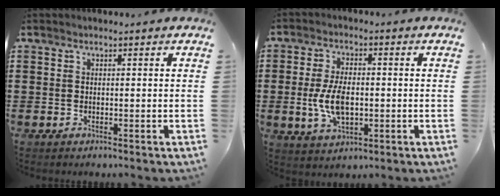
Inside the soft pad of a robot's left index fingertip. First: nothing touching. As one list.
[{"total": 7.5, "force": [-0.6, 3.9, 6.4], "torque": [-0.141, 0.000, -0.014]}]